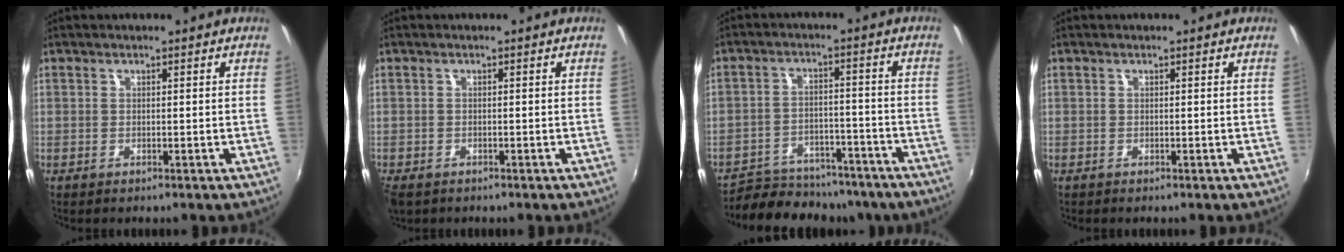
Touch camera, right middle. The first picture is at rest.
{"total": 3.6, "force": [-2.3, 2.1, 1.8], "torque": [-0.044, -0.015, -0.040]}
{"total": 18.8, "force": [-15.9, 7.3, 6.8], "torque": [-0.146, 0.004, -0.211]}
{"total": 0.0}